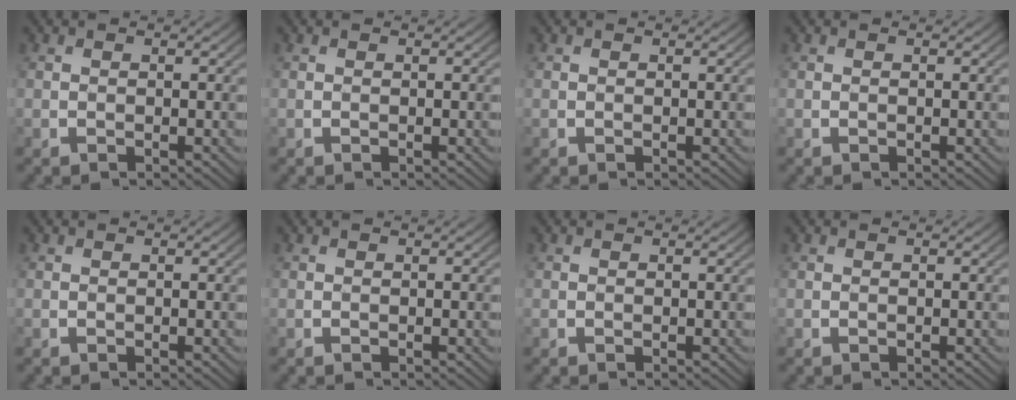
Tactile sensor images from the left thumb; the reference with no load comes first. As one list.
[{"total": 0.0}, {"total": 0.0}, {"total": 0.0}, {"total": 0.0}, {"total": 0.0}, {"total": 0.0}, {"total": 0.0}]